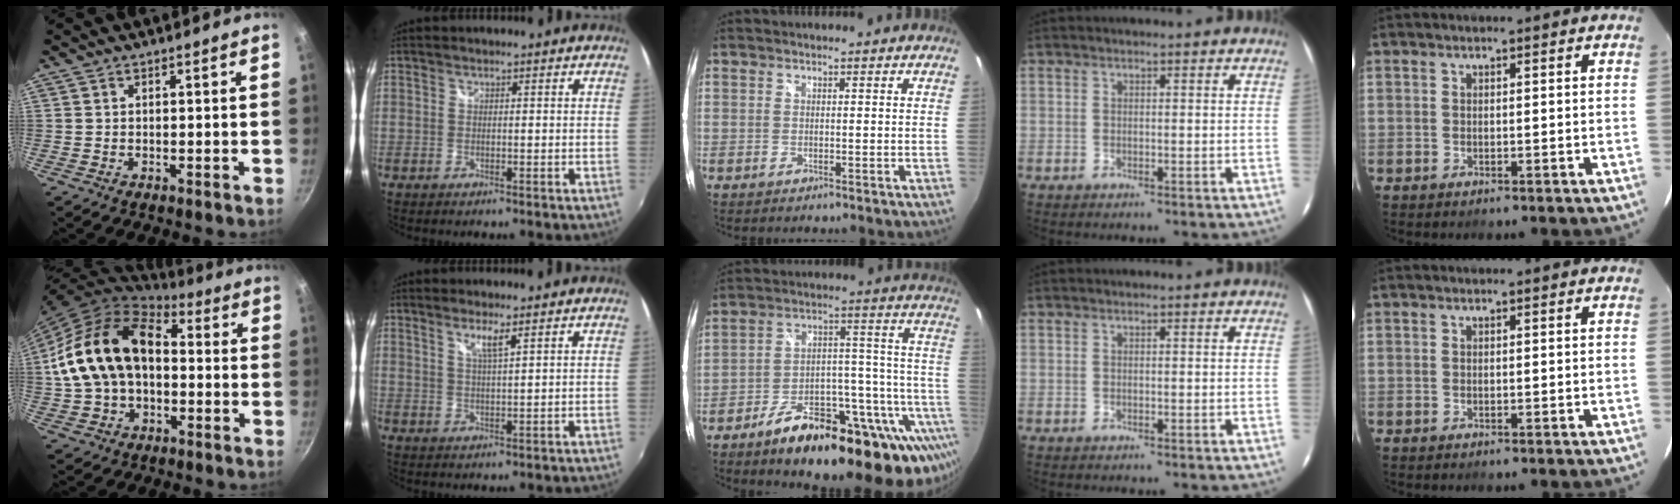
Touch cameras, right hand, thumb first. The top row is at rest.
{"thumb": {"total": 19.5, "force": [0.4, 13.4, 14.2], "torque": [-0.245, 0.046, 0.002]}, "index": {"total": 3.0, "force": [1.9, 0.0, 2.4], "torque": [-0.045, -0.003, 0.033]}, "middle": {"total": 29.9, "force": [-19.9, 10.3, 19.9], "torque": [-0.240, 0.013, -0.274]}}